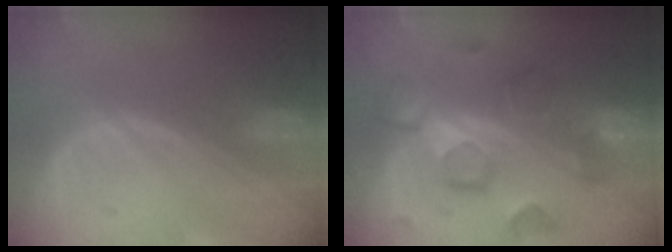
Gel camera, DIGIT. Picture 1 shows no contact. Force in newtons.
{"total": 9.1, "press": 9.1, "slide": 0.3}